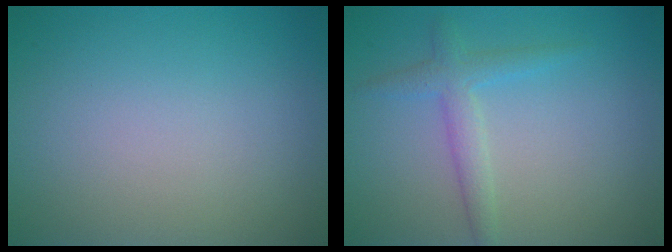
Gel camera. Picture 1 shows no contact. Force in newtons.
{"total": 2.3, "press": 2.3, "slide": 0.1}